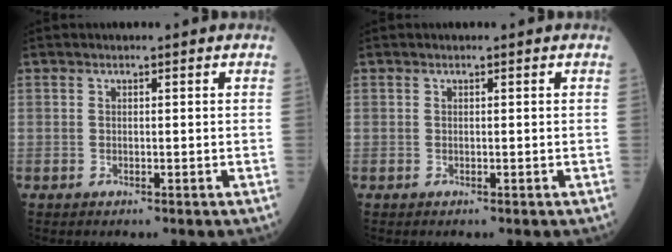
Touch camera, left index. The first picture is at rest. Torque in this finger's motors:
{"motor_torque": [0.10, 0.09, 0.02, 0.00]}